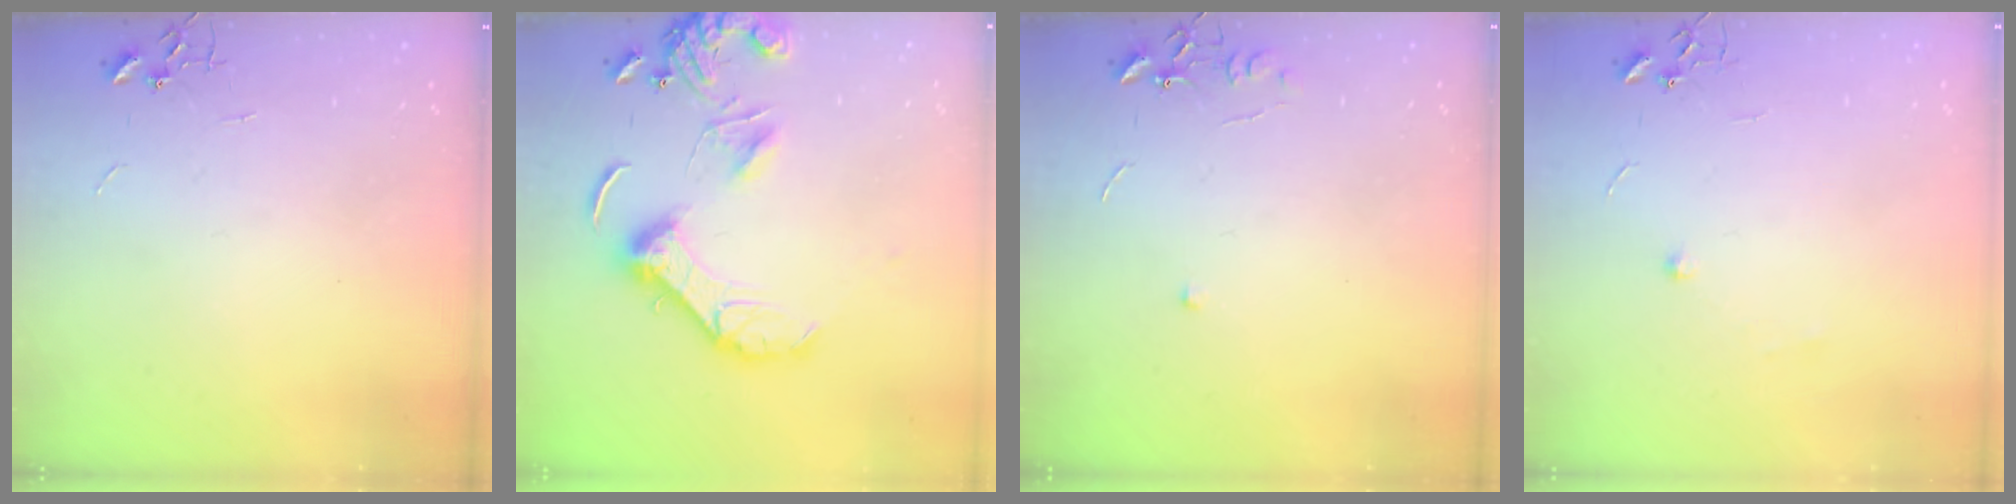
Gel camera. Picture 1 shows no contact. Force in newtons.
{"total": 14.7, "press": 14.6, "slide": 1.9}
{"total": 4.5, "press": 4.5, "slide": 0.6}
{"total": 5.0, "press": 4.8, "slide": 1.3}